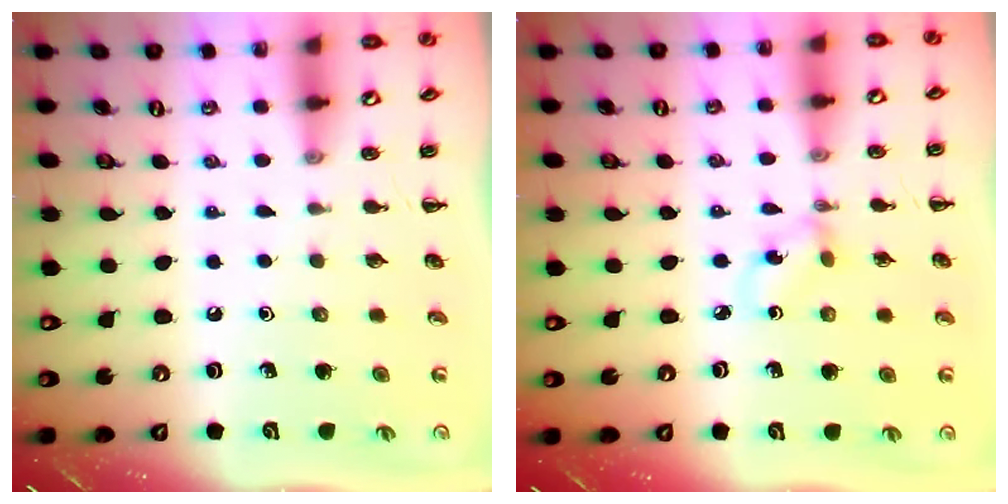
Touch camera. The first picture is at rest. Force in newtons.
{"total": 1.6, "press": 1.4, "slide": 0.6}